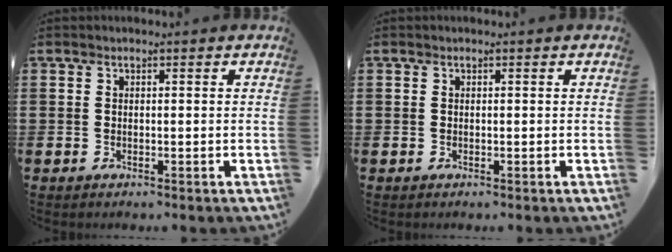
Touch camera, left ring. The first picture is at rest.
{"total": 0.0}